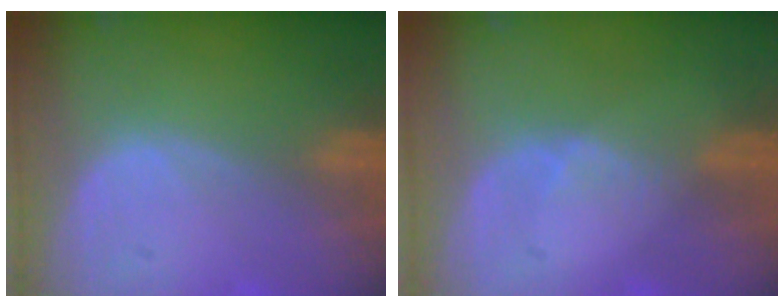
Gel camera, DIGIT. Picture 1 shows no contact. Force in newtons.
{"total": 1.1, "press": 1.1, "slide": 0.2}